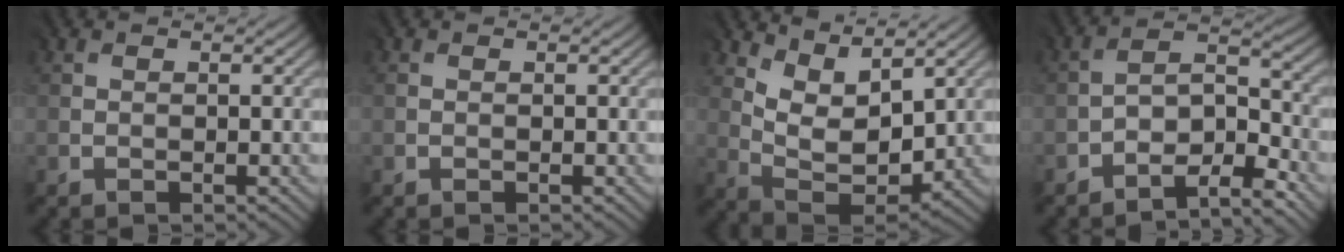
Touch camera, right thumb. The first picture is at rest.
{"total": 0.0}
{"total": 8.3, "force": [5.3, 3.6, 5.3], "torque": [-0.126, -0.002, 0.107]}
{"total": 7.8, "force": [-6.1, 2.4, 4.2], "torque": [-0.060, -0.001, -0.110]}